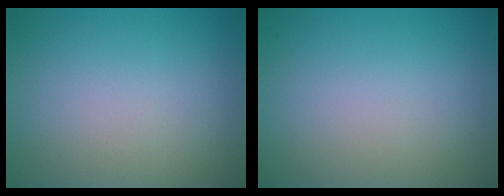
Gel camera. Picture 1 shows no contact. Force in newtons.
{"total": 0.0}